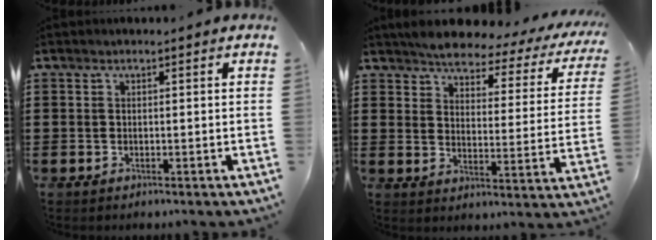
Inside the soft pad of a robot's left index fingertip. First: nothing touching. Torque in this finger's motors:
{"motor_torque": [2.14, 0.00, 0.56, 0.01]}